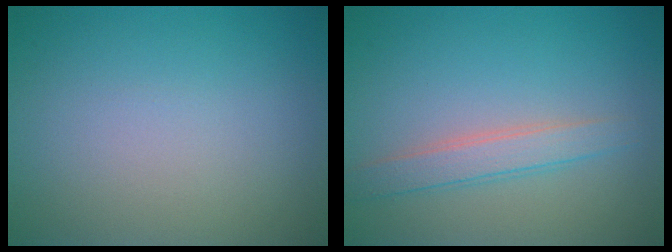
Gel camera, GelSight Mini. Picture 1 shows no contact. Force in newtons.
{"total": 2.4, "press": 2.4, "slide": 0.1}